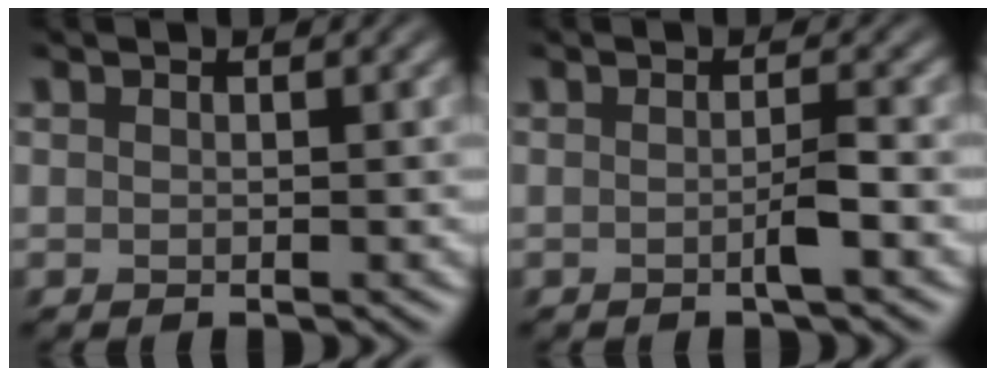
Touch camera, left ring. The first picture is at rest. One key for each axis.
{"total": 2.1, "fx": -1.5, "fy": 0.0, "fz": 1.4, "tx": -0.027, "ty": -0.006, "tz": -0.030}